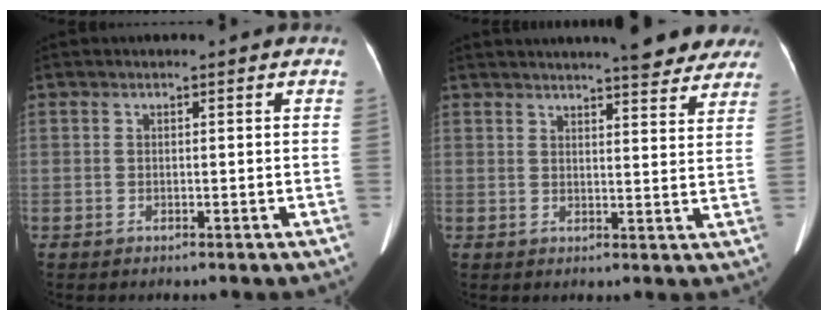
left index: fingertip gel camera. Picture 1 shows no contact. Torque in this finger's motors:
{"motor_torque": [0.97, -1.17, 0.20, 0.04]}